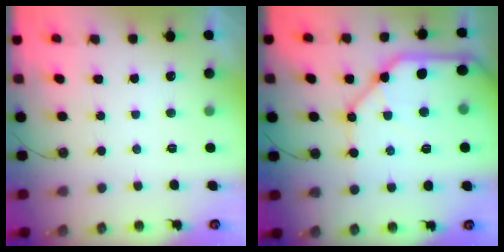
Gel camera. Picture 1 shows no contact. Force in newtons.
{"total": 17.7, "press": 17.6, "slide": 1.9}